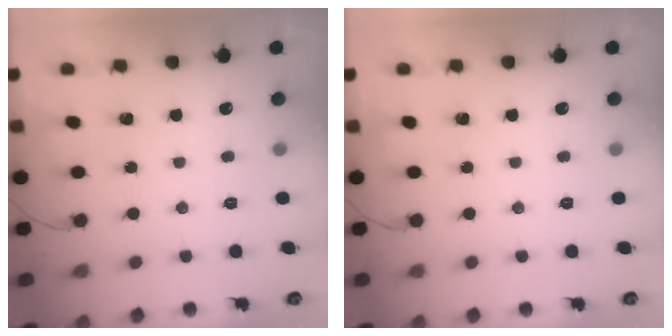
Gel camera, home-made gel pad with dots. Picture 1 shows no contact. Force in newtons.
{"total": 0.0}